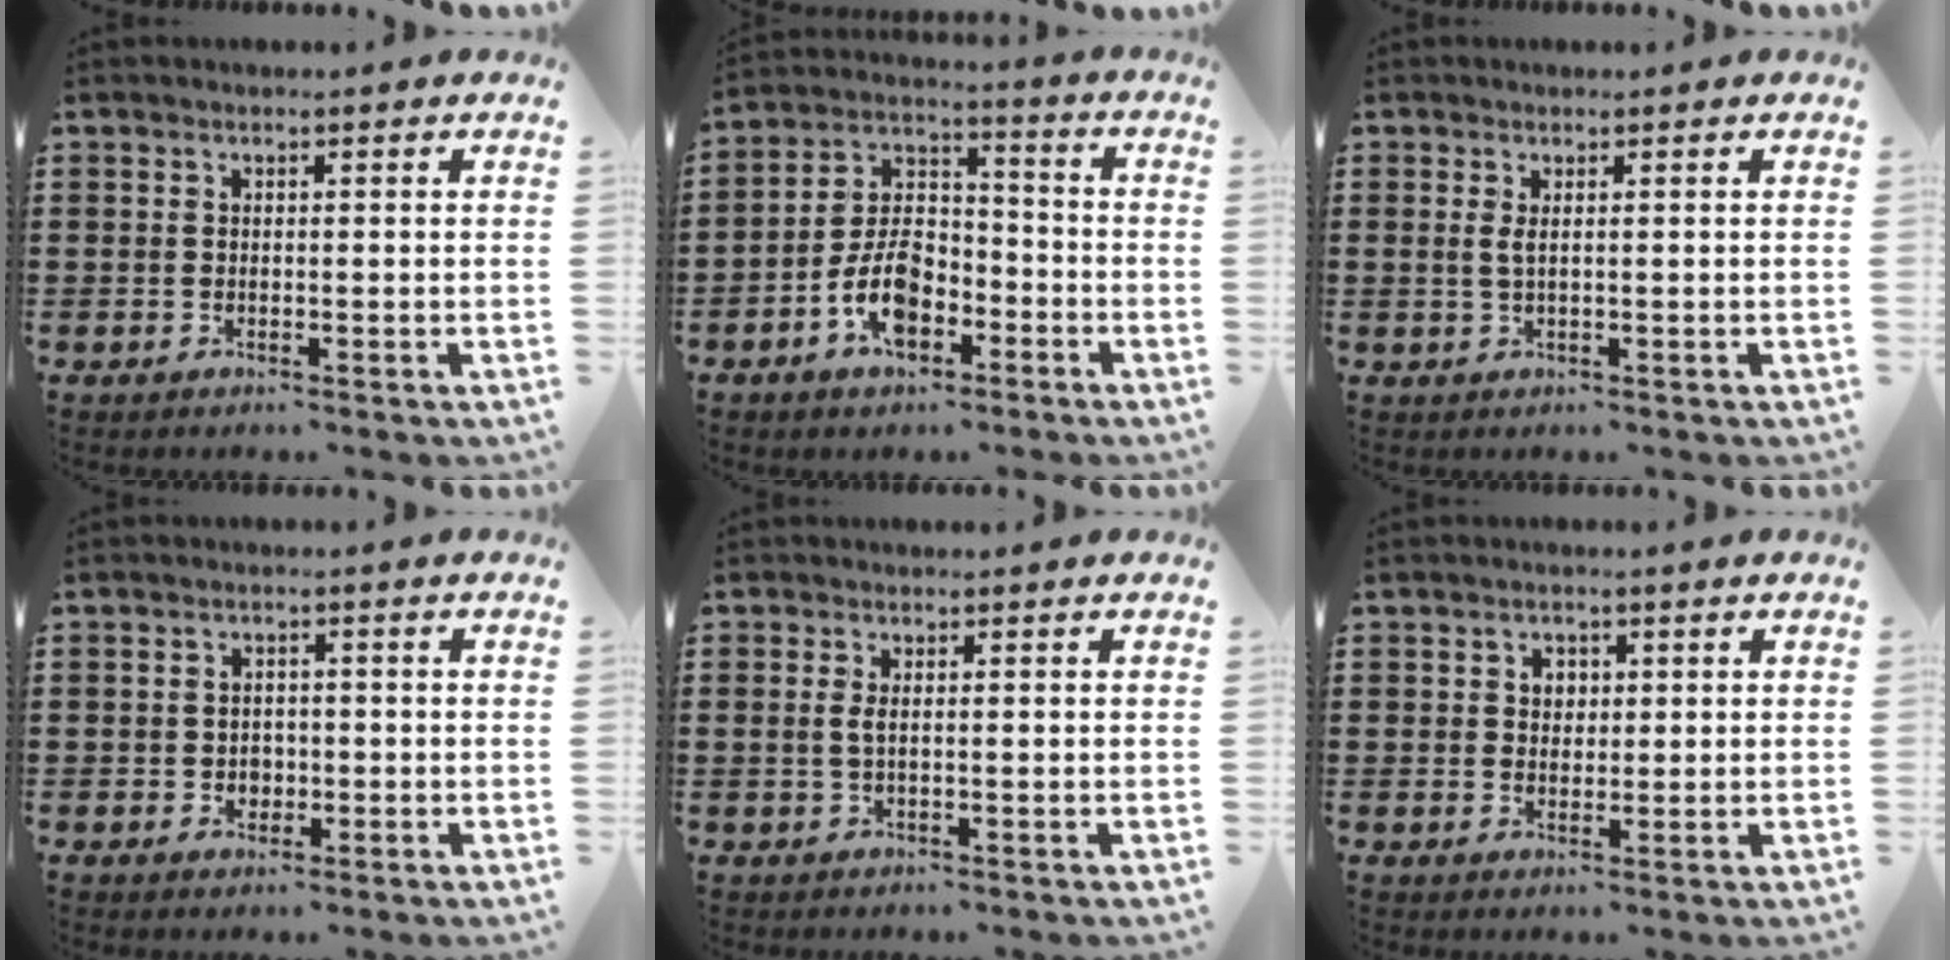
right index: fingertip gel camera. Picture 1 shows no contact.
{"total": 8.6, "force": [-4.0, 4.9, 5.9], "torque": [-0.130, 0.014, -0.078]}
{"total": 1.3, "force": [0.3, 0.3, 1.2], "torque": [-0.026, 0.002, 0.005]}
{"total": 1.8, "force": [-0.4, 1.6, 0.6], "torque": [-0.017, 0.004, -0.011]}
{"total": 1.3, "force": [0.0, 0.4, 1.3], "torque": [-0.025, 0.002, -0.002]}
{"total": 1.9, "force": [0.7, 1.6, 0.6], "torque": [-0.018, 0.010, 0.011]}